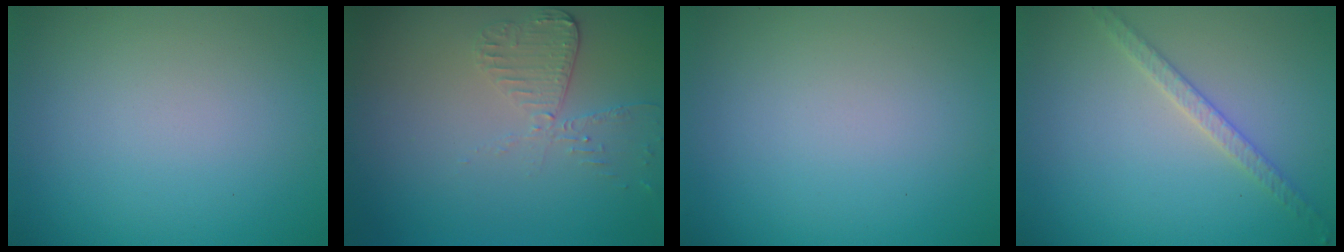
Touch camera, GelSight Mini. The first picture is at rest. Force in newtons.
{"total": 2.5, "press": 2.3, "slide": 1.0}
{"total": 0.0}
{"total": 2.1, "press": 2.0, "slide": 0.6}